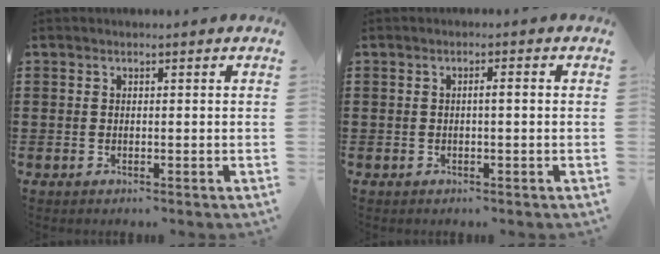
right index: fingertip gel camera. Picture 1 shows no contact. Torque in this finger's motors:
{"motor_torque": [0.43, 0.36, 0.02, 0.03]}